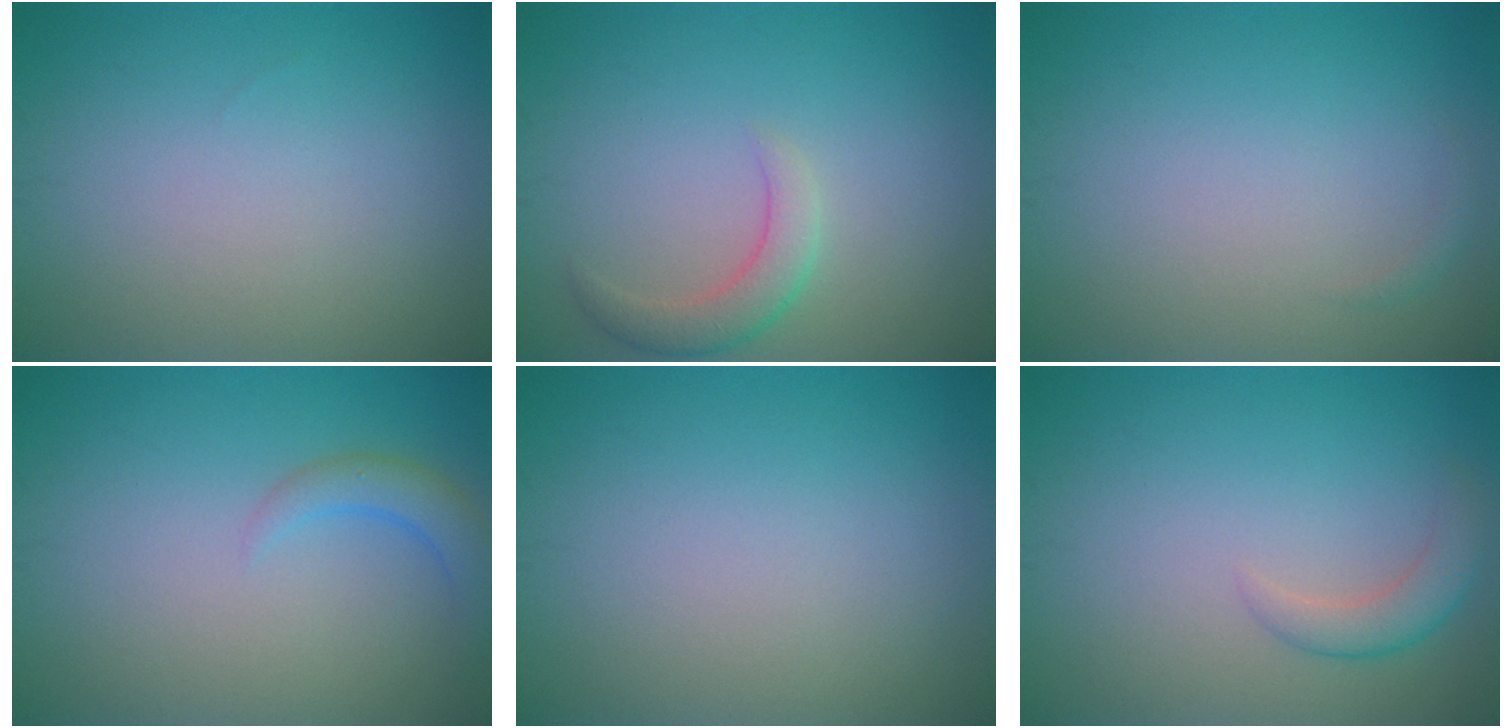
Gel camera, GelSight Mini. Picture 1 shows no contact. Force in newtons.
{"total": 2.5, "press": 2.5, "slide": 0.2}
{"total": 0.6, "press": 0.6, "slide": 0.1}
{"total": 2.3, "press": 2.3, "slide": 0.3}
{"total": 0.0}
{"total": 2.2, "press": 2.2, "slide": 0.1}